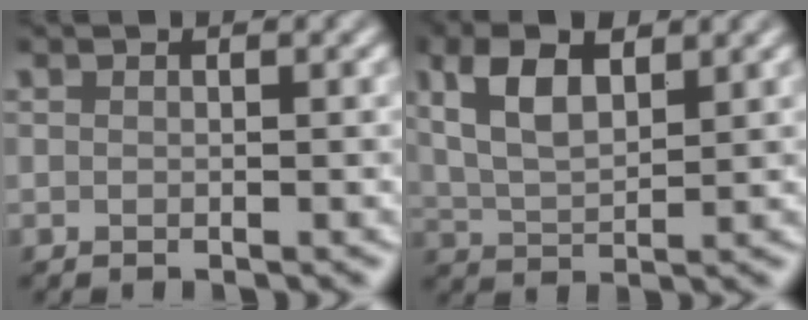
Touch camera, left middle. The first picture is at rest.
{"total": 5.5, "force": [2.6, 2.4, 4.2], "torque": [-0.089, 0.009, 0.047]}